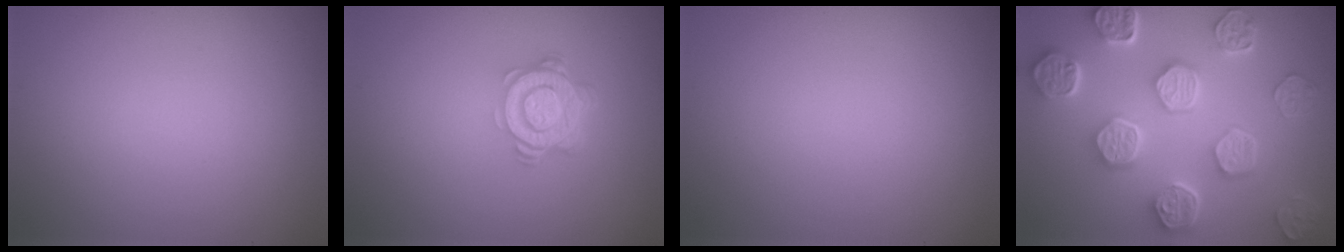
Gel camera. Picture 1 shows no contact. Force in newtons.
{"total": 4.5, "press": 3.2, "slide": 3.1}
{"total": 0.0}
{"total": 8.1, "press": 6.3, "slide": 5.1}